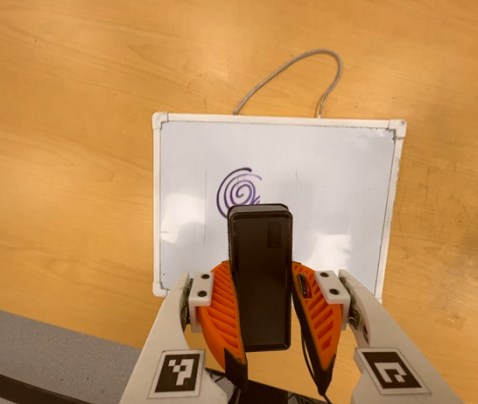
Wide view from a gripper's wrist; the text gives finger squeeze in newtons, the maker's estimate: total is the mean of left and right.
{"total": 6.8, "left": 5.8, "right": 7.7}